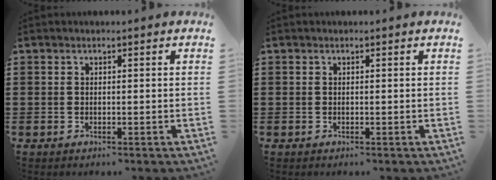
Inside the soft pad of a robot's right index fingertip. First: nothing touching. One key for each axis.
{"total": 0.0}